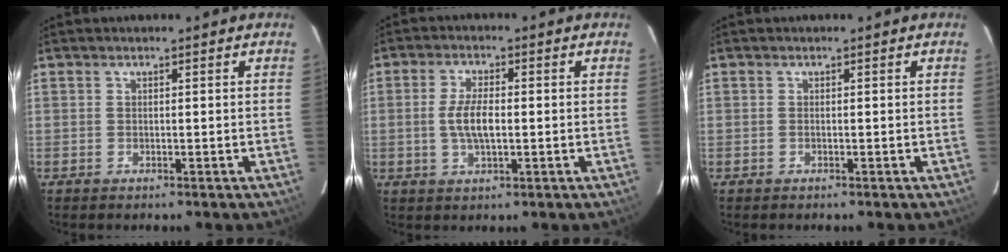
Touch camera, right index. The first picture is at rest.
{"total": 5.5, "force": [-0.4, 2.1, 5.1], "torque": [-0.100, 0.001, -0.006]}
{"total": 0.0}